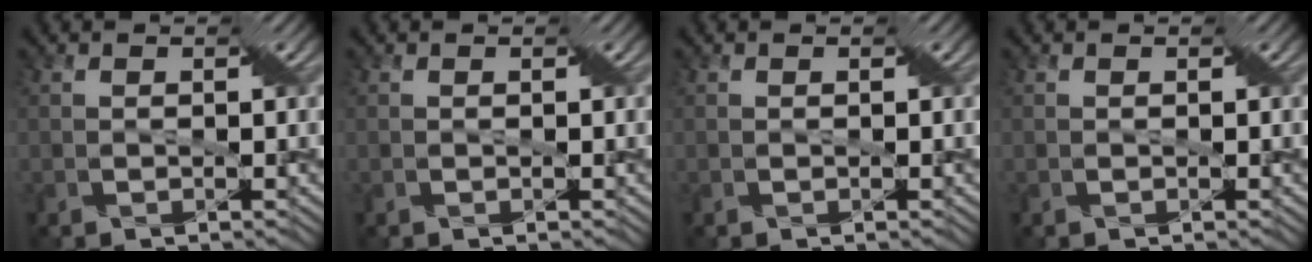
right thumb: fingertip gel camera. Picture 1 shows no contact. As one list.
[{"total": 0.0}, {"total": 0.0}, {"total": 0.0}]